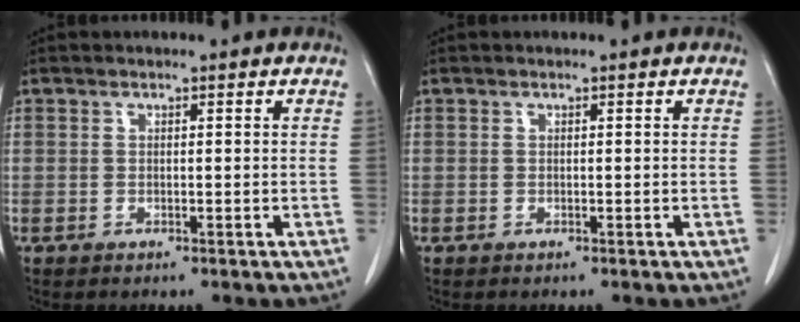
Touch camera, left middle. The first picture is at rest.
{"total": 0.0}